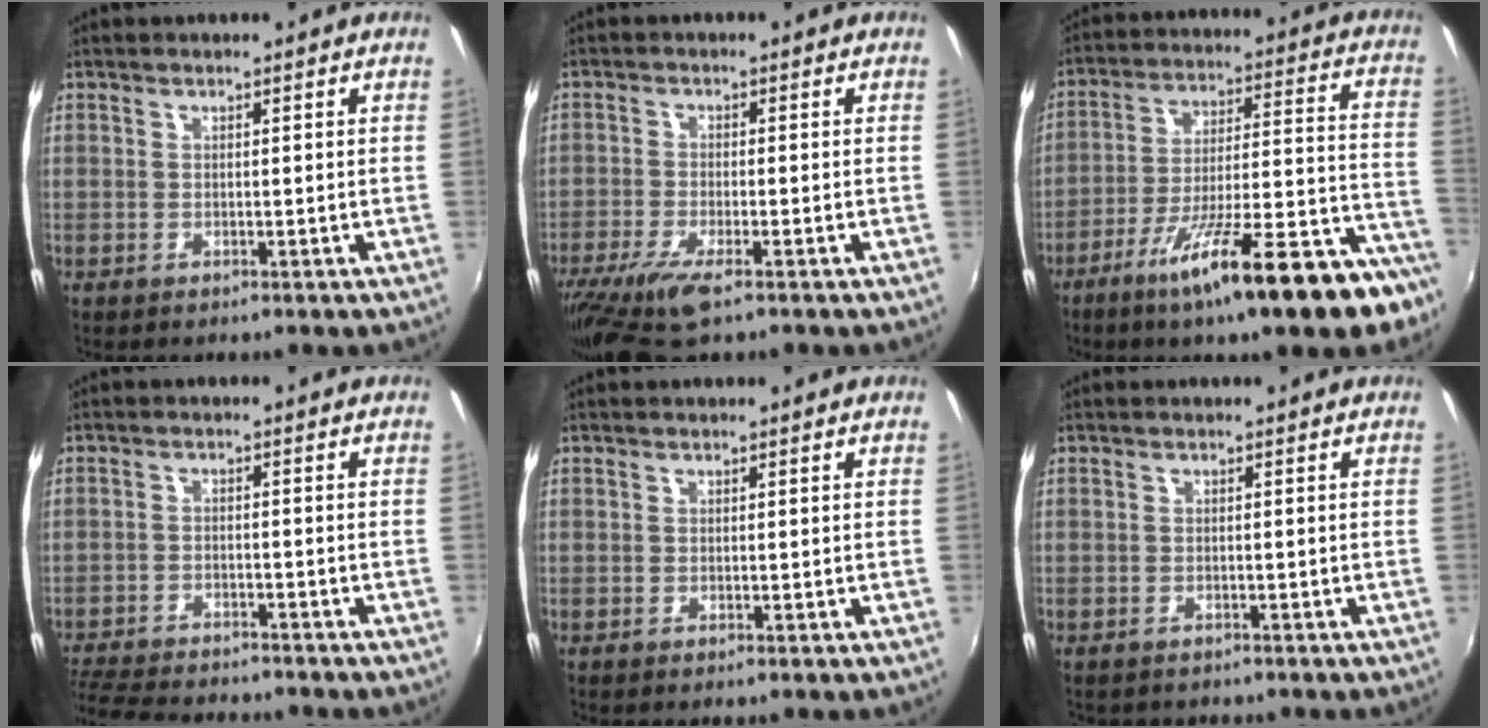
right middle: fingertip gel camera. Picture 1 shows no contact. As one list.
[{"total": 10.5, "force": [-7.0, 2.4, 7.5], "torque": [-0.163, -0.039, -0.127]}, {"total": 22.0, "force": [-15.3, 2.5, 15.7], "torque": [-0.236, -0.036, -0.235]}, {"total": 12.3, "force": [-11.1, 2.8, 4.5], "torque": [-0.119, -0.016, -0.184]}, {"total": 0.0}, {"total": 1.3, "force": [-1.1, 0.7, 0.2], "torque": [-0.009, -0.003, -0.016]}]